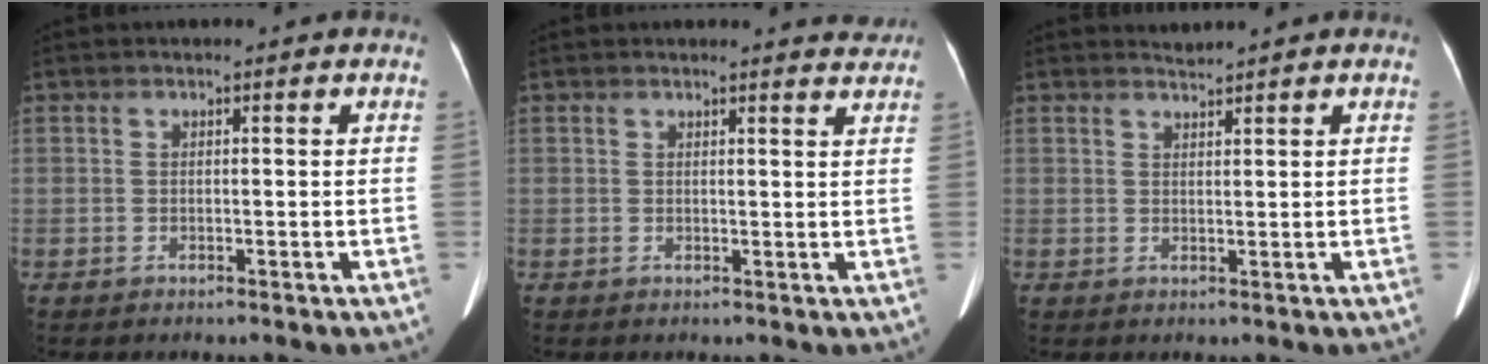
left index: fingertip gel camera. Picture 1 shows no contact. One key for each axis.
{"total": 2.8, "fx": 2.8, "fy": 0.2, "fz": 0.1, "tx": -0.004, "ty": -0.013, "tz": 0.017}
{"total": 0.9, "fx": 0.7, "fy": -0.4, "fz": -0.3, "tx": -0.005, "ty": -0.002, "tz": 0.019}